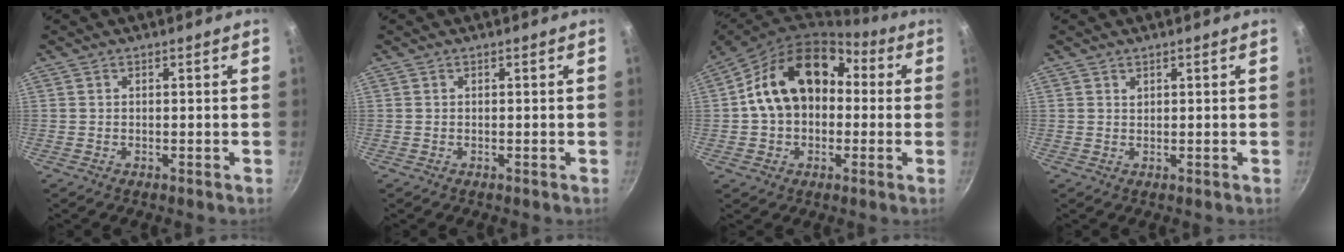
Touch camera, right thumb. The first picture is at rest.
{"total": 0.0}
{"total": 17.7, "force": [1.8, 13.0, 11.9], "torque": [-0.170, 0.050, 0.020]}
{"total": 0.8, "force": [0.6, 0.5, 0.3], "torque": [-0.004, -0.001, 0.011]}